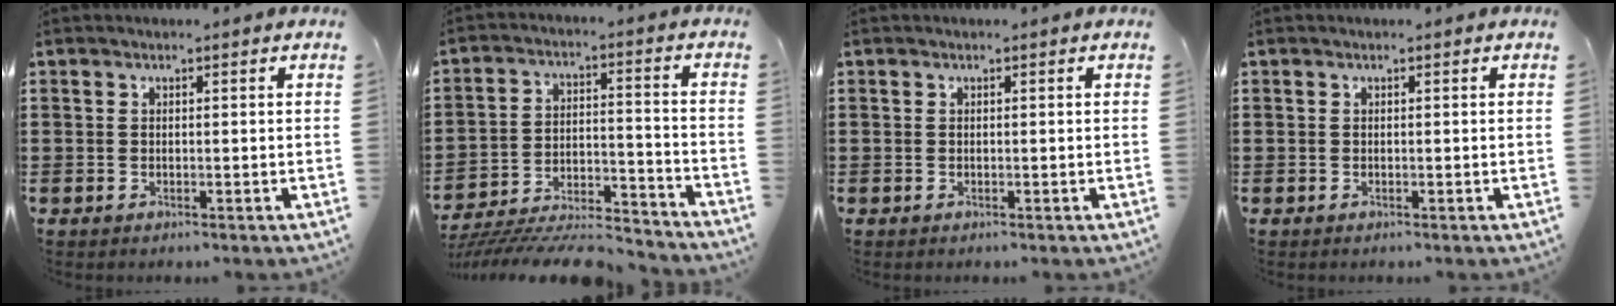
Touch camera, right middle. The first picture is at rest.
{"total": 8.4, "force": [-8.0, 0.8, 2.3], "torque": [-0.034, 0.012, -0.155]}
{"total": 0.0}
{"total": 0.0}